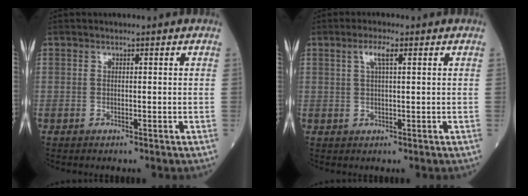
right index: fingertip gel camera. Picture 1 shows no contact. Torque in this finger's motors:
{"motor_torque": [0.45, 0.10, 0.24, 0.07]}